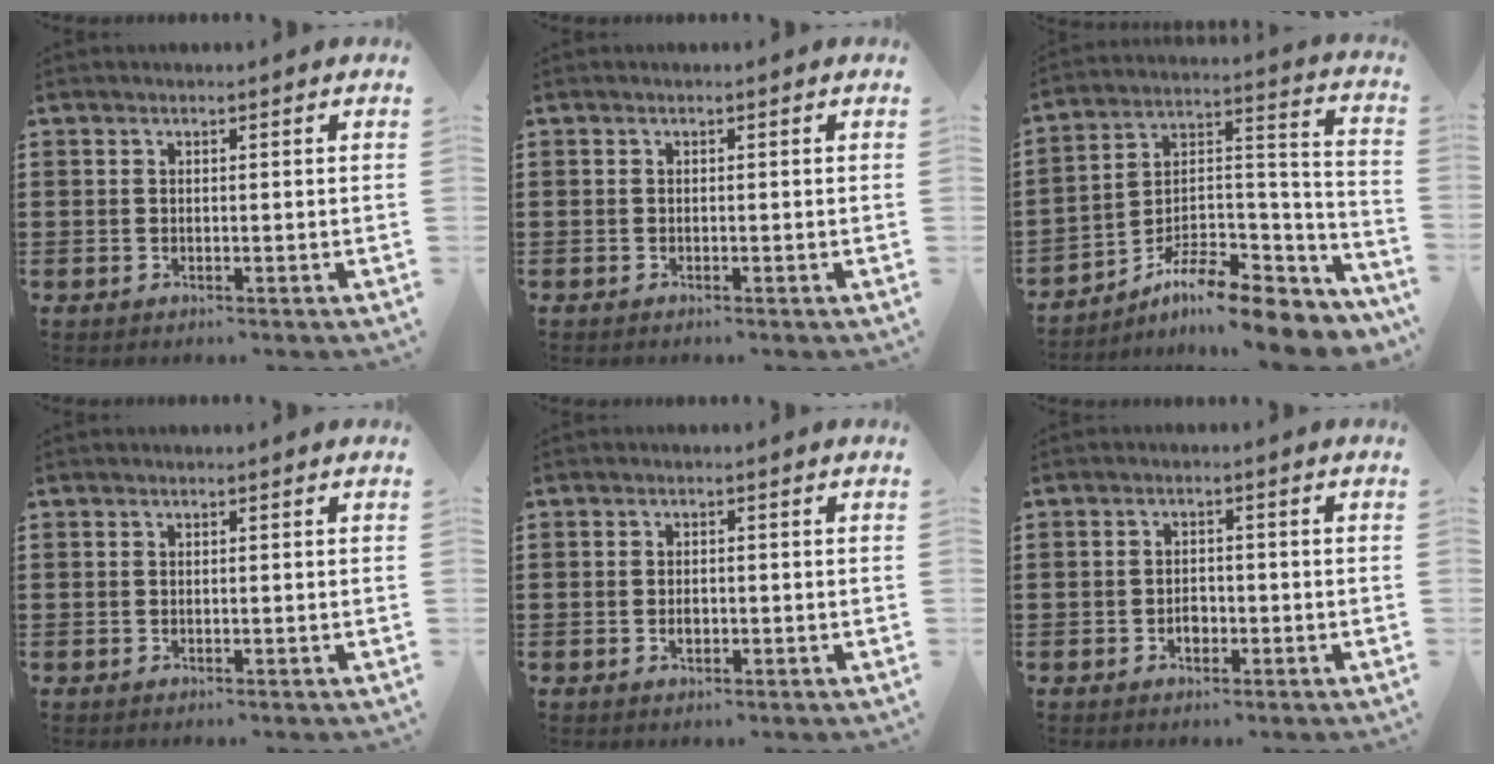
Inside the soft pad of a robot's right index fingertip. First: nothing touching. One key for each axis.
{"total": 0.0}
{"total": 9.4, "fx": -7.5, "fy": 2.6, "fz": 5.0, "tx": -0.080, "ty": 0.010, "tz": -0.141}
{"total": 0.0}
{"total": 1.5, "fx": -0.4, "fy": 0.8, "fz": 1.2, "tx": -0.023, "ty": 0.000, "tz": -0.008}
{"total": 2.2, "fx": -0.9, "fy": 1.5, "fz": 1.2, "tx": -0.026, "ty": 0.001, "tz": -0.018}